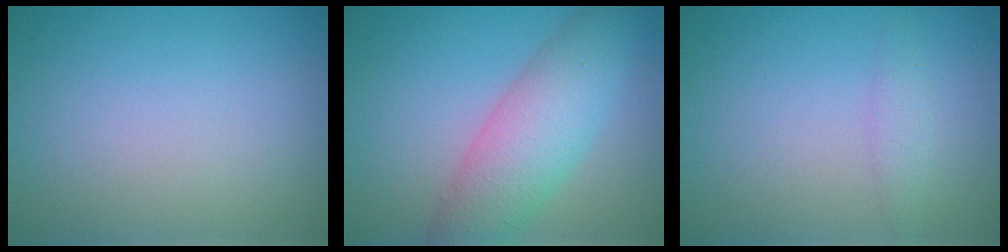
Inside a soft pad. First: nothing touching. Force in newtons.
{"total": 6.0, "press": 6.0, "slide": 0.2}
{"total": 1.3, "press": 1.3, "slide": 0.0}